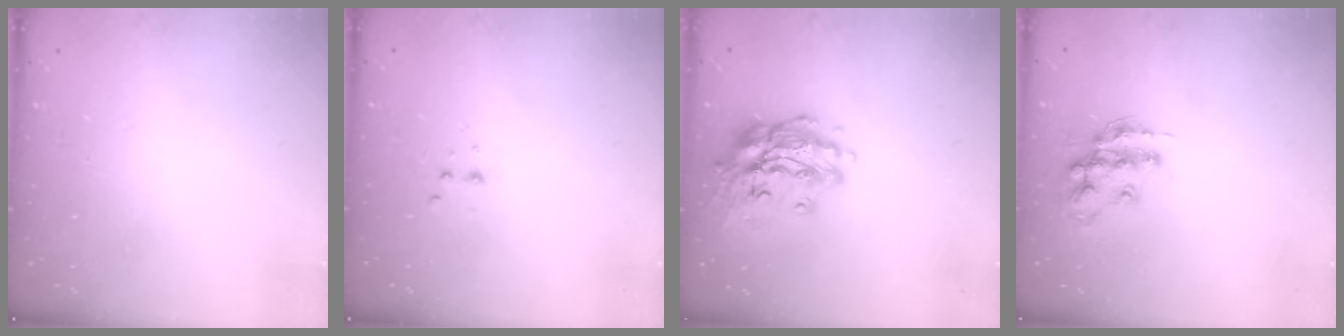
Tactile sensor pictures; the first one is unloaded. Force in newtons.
{"total": 2.5, "press": 2.4, "slide": 0.5}
{"total": 15.0, "press": 14.7, "slide": 2.6}
{"total": 13.3, "press": 13.3, "slide": 0.8}